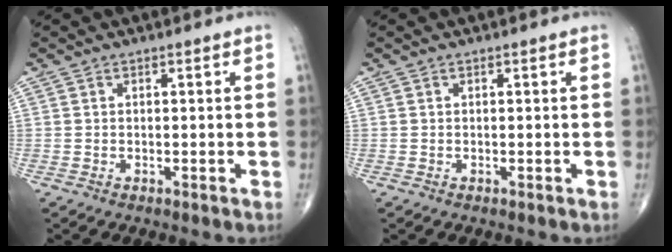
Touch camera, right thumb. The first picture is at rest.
{"total": 0.0}